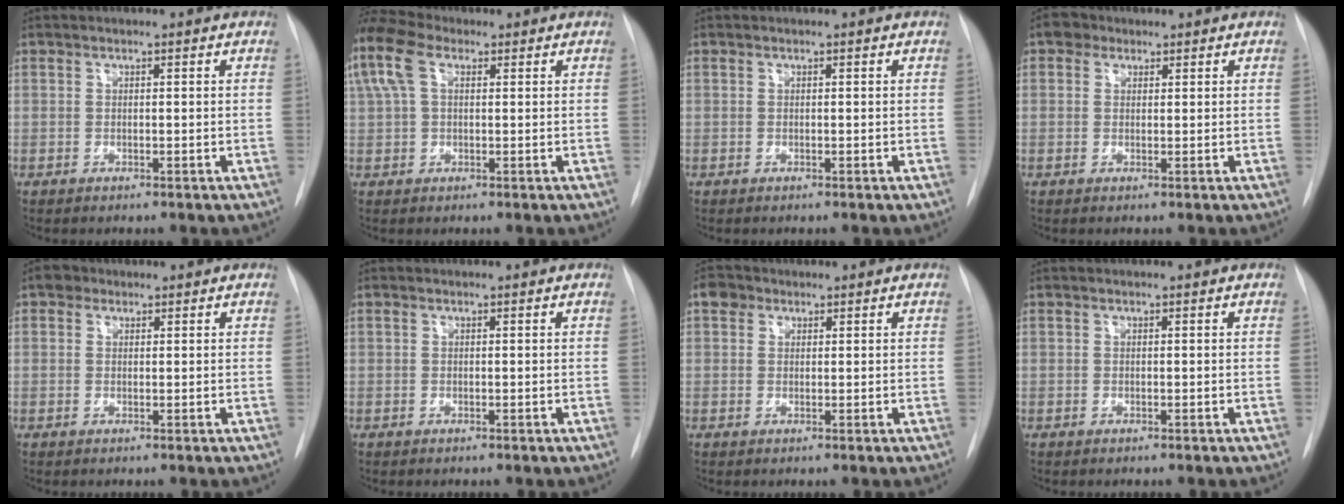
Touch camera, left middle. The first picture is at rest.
{"total": 14.7, "force": [6.5, 9.0, 9.6], "torque": [-0.260, 0.064, 0.119]}
{"total": 0.0}
{"total": 2.3, "force": [1.1, 1.9, 0.6], "torque": [-0.011, 0.010, 0.012]}
{"total": 1.7, "force": [0.9, 1.4, 0.4], "torque": [-0.005, 0.008, 0.009]}
{"total": 0.0}
{"total": 2.4, "force": [1.2, 1.9, 0.8], "torque": [-0.015, 0.013, 0.016]}
{"total": 0.0}